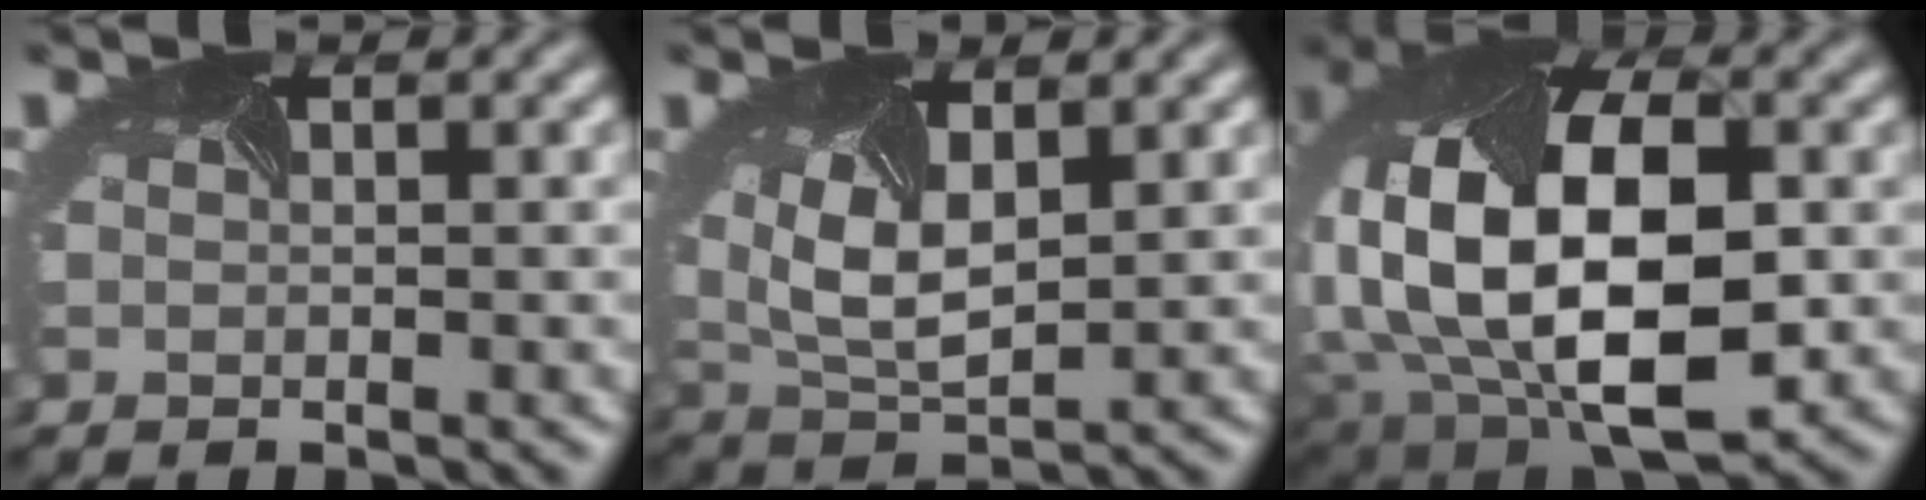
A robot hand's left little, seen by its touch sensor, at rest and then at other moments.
{"total": 6.3, "force": [1.5, 3.3, 5.1], "torque": [-0.113, -0.006, 0.029]}
{"total": 17.0, "force": [-0.4, 10.6, 13.3], "torque": [-0.263, -0.034, 0.013]}